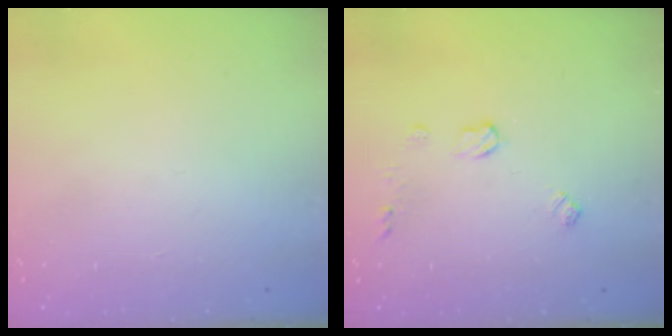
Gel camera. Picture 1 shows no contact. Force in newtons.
{"total": 6.1, "press": 6.1, "slide": 0.4}